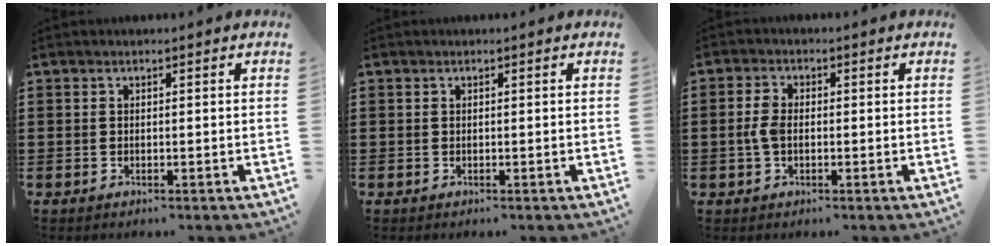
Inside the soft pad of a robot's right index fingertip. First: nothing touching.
{"total": 0.0}
{"total": 3.3, "force": [-0.3, 1.9, 2.7], "torque": [-0.067, 0.000, -0.010]}